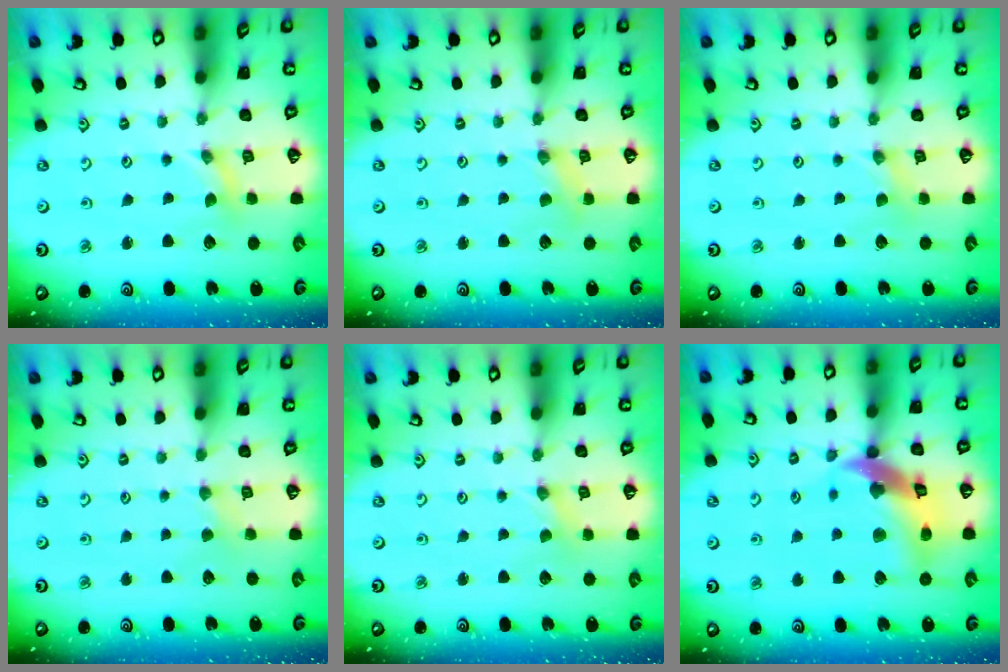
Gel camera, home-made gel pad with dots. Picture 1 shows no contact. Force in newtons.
{"total": 1.7, "press": 1.7, "slide": 0.3}
{"total": 0.0}
{"total": 2.4, "press": 2.4, "slide": 0.4}
{"total": 0.0}
{"total": 16.2, "press": 16.1, "slide": 2.2}